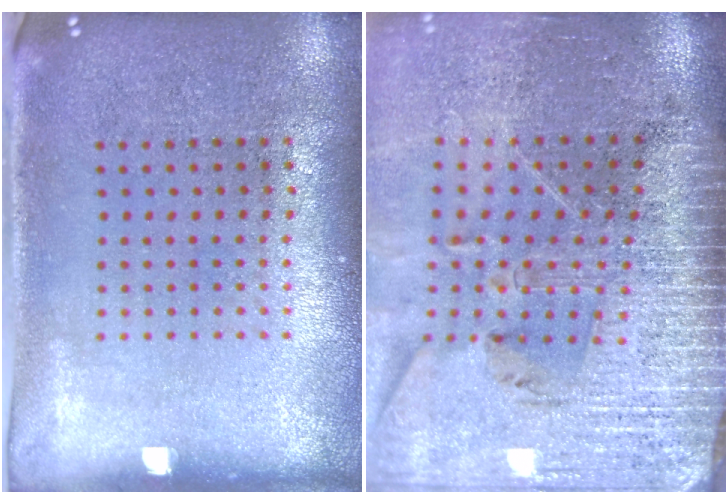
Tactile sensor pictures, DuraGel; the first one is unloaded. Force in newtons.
{"total": 4.0, "press": 3.4, "slide": 2.0}